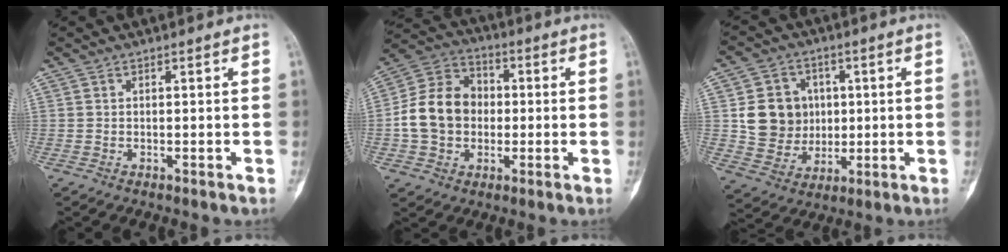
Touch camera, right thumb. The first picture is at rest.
{"total": 13.5, "force": [-0.8, 10.9, 7.9], "torque": [-0.125, 0.033, -0.020]}
{"total": 11.5, "force": [1.4, 10.4, 4.8], "torque": [-0.042, 0.000, 0.038]}